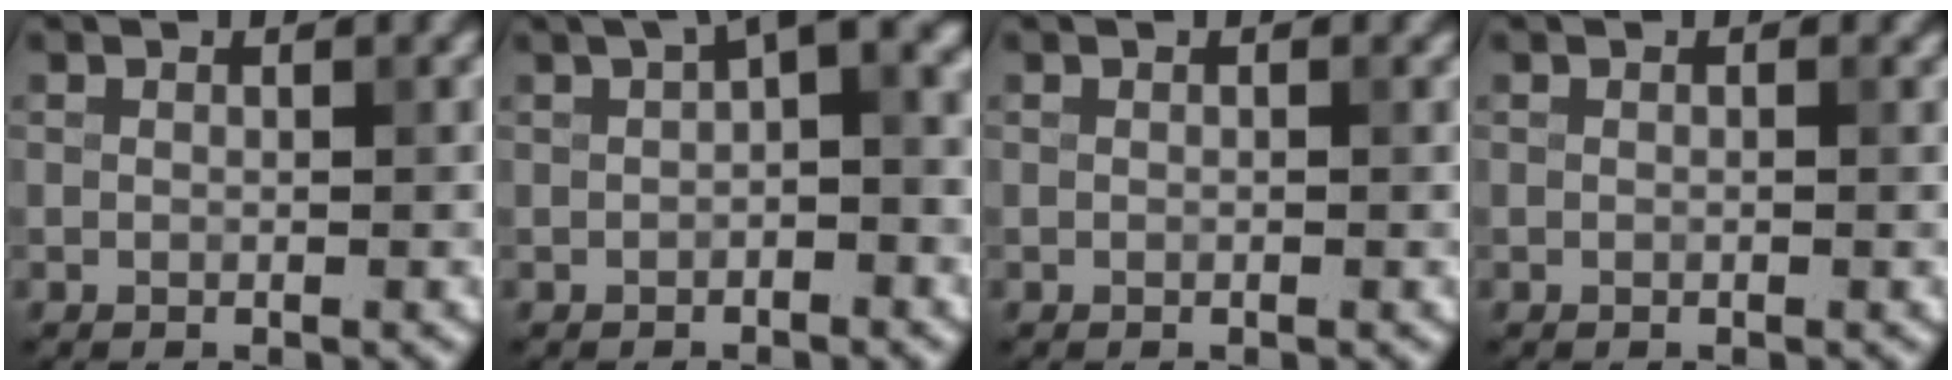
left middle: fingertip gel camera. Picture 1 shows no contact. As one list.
[{"total": 4.3, "force": [1.1, 1.6, 3.8], "torque": [-0.039, 0.017, 0.006]}, {"total": 0.0}, {"total": 0.0}]